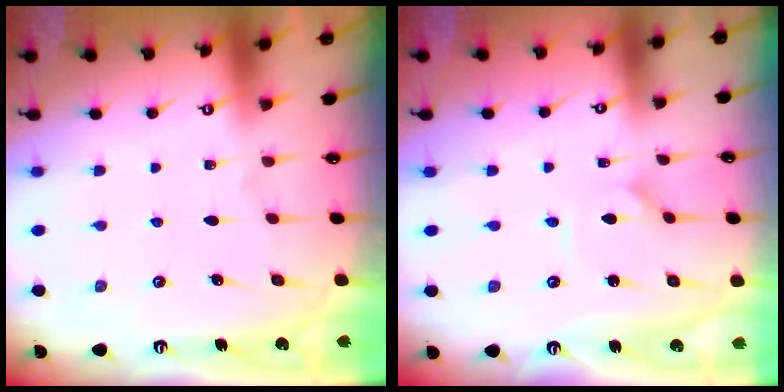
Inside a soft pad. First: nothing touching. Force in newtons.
{"total": 1.0, "press": 1.0, "slide": 0.2}